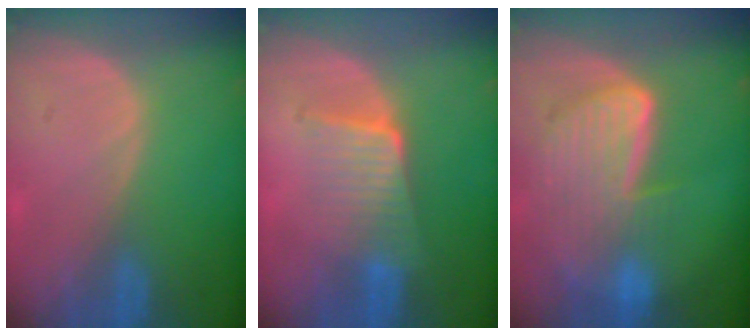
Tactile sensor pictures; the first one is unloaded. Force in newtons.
{"total": 6.7, "press": 5.8, "slide": 3.4}
{"total": 9.1, "press": 8.0, "slide": 4.5}